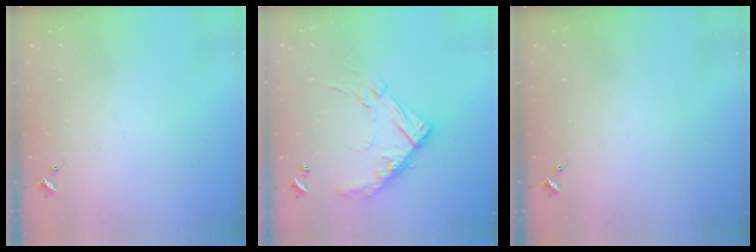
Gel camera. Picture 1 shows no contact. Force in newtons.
{"total": 16.5, "press": 16.5, "slide": 1.5}
{"total": 0.0}